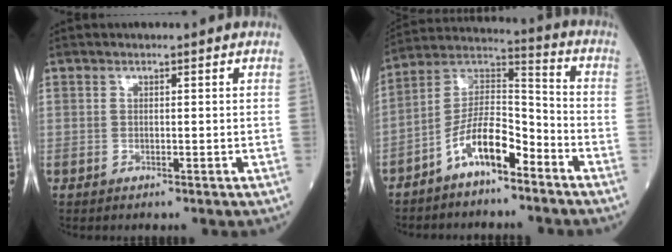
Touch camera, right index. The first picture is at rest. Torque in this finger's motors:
{"motor_torque": [0.37, -0.40, 0.79, 0.17]}